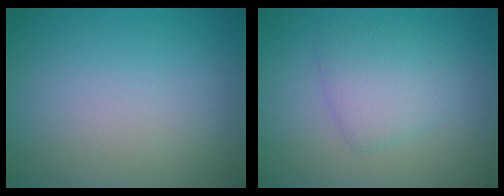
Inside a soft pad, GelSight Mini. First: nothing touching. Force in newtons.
{"total": 2.8, "press": 2.8, "slide": 0.2}